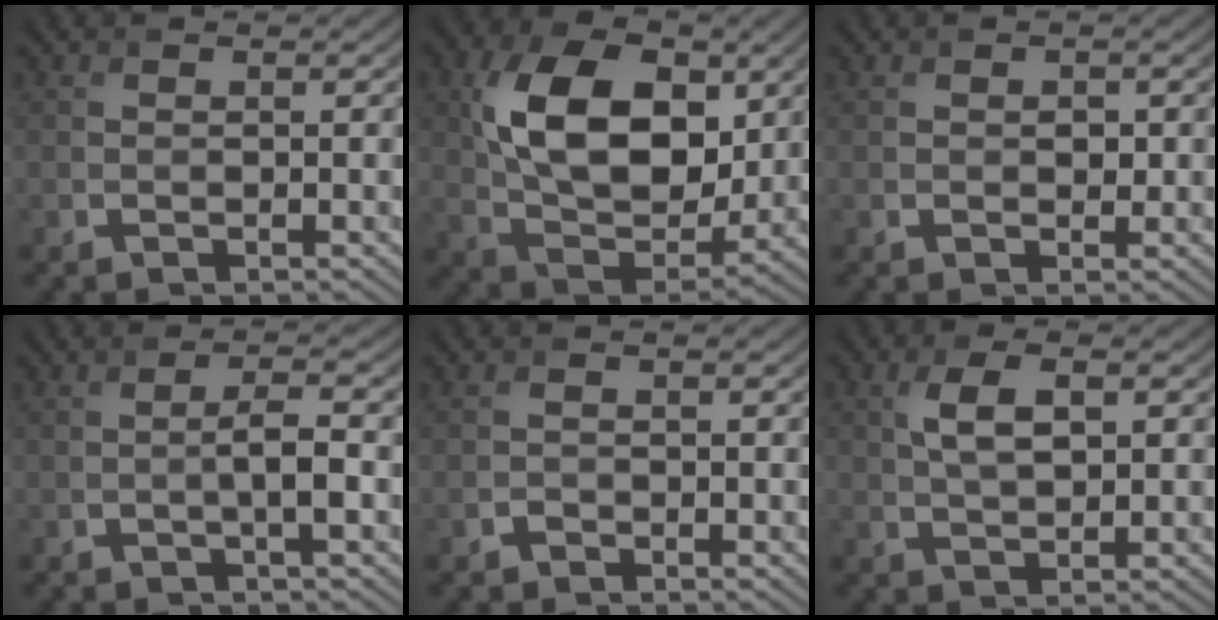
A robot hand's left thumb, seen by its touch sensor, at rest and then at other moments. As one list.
[{"total": 13.9, "force": [3.4, 8.7, 10.3], "torque": [-0.203, 0.003, 0.061]}, {"total": 1.2, "force": [0.0, 0.9, 0.8], "torque": [-0.015, -0.004, 0.000]}, {"total": 2.8, "force": [-0.7, 0.3, 2.7], "torque": [-0.050, 0.006, -0.019]}, {"total": 0.9, "force": [-0.8, 0.4, 0.1], "torque": [-0.003, -0.003, -0.015]}, {"total": 4.5, "force": [1.1, 2.2, 3.8], "torque": [-0.083, 0.004, 0.020]}]